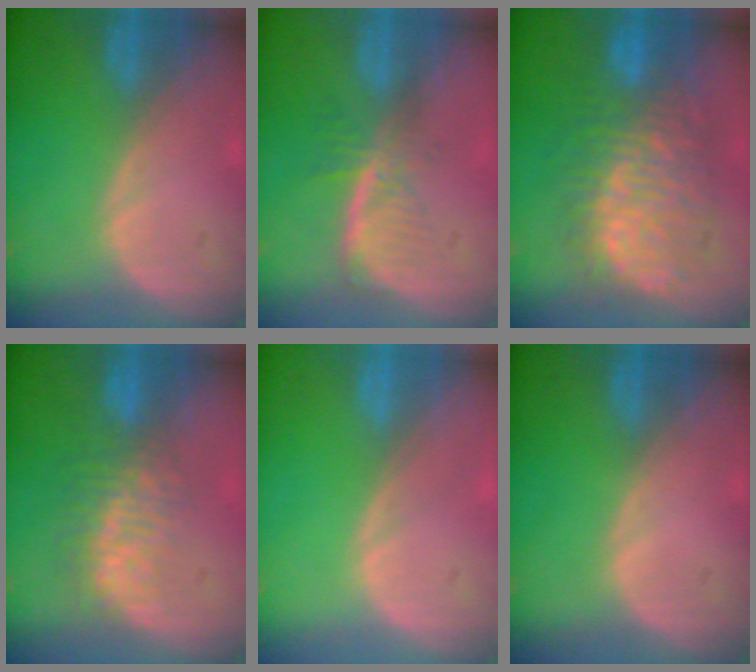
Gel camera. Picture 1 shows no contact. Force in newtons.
{"total": 5.9, "press": 5.1, "slide": 3.0}
{"total": 12.2, "press": 12.1, "slide": 1.3}
{"total": 7.7, "press": 7.1, "slide": 3.1}
{"total": 0.0}
{"total": 0.0}